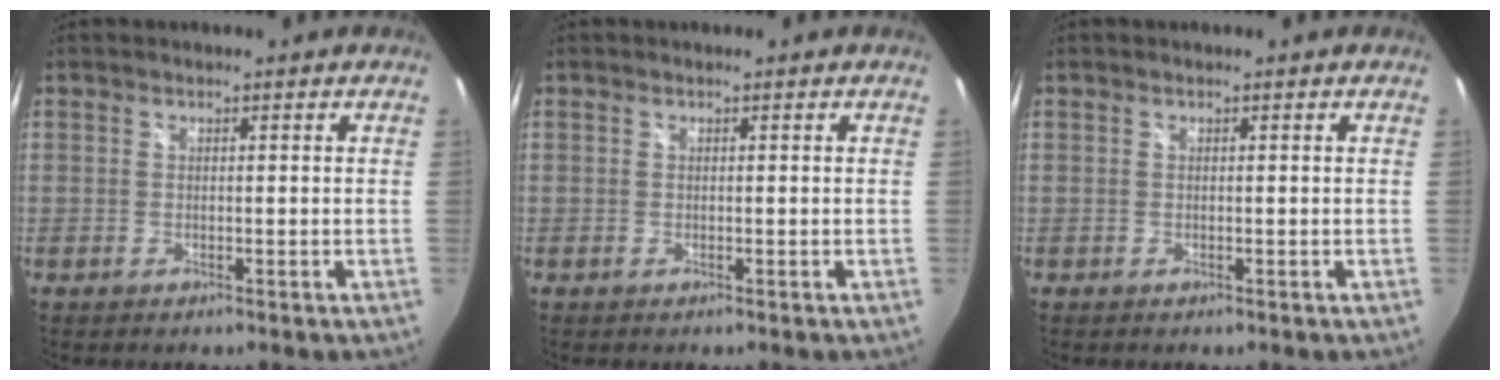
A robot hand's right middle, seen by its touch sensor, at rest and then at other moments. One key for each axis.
{"total": 0.0}
{"total": 0.0}